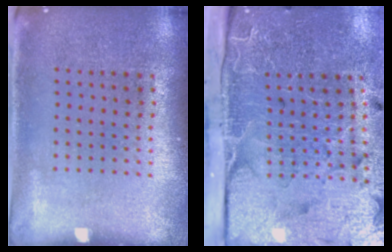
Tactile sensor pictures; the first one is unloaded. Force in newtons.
{"total": 4.9, "press": 4.0, "slide": 3.0}